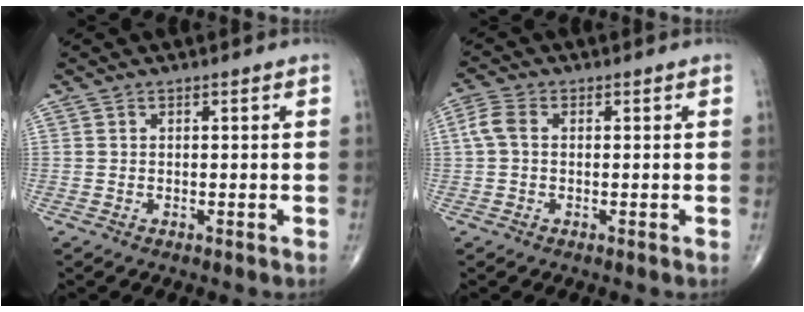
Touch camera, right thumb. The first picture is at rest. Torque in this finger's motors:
{"motor_torque": [-0.24, 0.37, -0.18, -0.32, 0.12]}